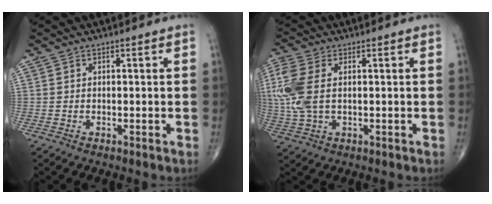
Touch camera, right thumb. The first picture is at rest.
{"total": 9.8, "force": [1.2, 5.7, 7.9], "torque": [-0.220, 0.011, 0.026]}